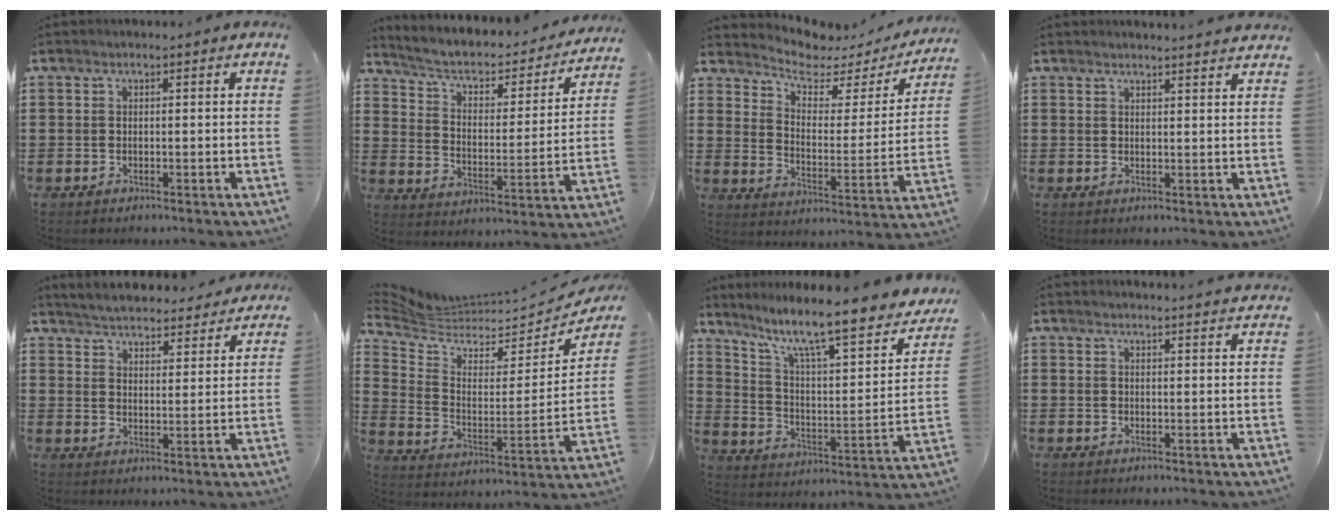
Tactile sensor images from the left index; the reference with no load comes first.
{"total": 3.9, "force": [2.5, 2.0, 2.2], "torque": [-0.059, -0.018, 0.032]}
{"total": 5.0, "force": [4.4, 1.6, 1.5], "torque": [-0.057, -0.032, 0.073]}
{"total": 2.1, "force": [2.0, -0.2, 0.3], "torque": [-0.010, -0.004, 0.040]}
{"total": 4.7, "force": [4.7, 0.1, 0.3], "torque": [-0.027, -0.028, 0.080]}
{"total": 5.3, "force": [4.8, 1.7, 1.6], "torque": [-0.060, -0.043, 0.082]}
{"total": 10.8, "force": [8.4, 1.1, 6.6], "torque": [-0.145, -0.063, 0.132]}
{"total": 2.1, "force": [2.1, -0.3, 0.3], "torque": [-0.009, -0.006, 0.040]}